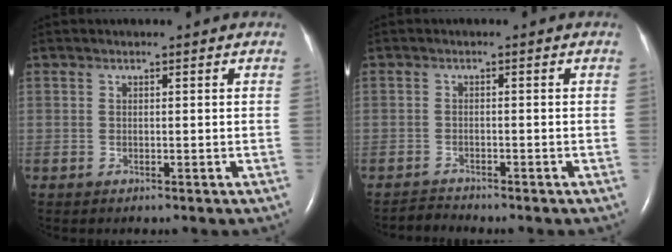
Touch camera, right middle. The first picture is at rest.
{"total": 1.6, "force": [-1.5, -0.3, -0.6], "torque": [0.009, -0.013, -0.027]}